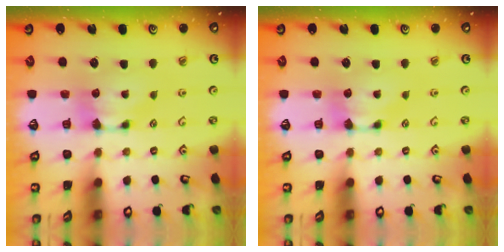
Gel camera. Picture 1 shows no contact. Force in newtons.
{"total": 0.0}